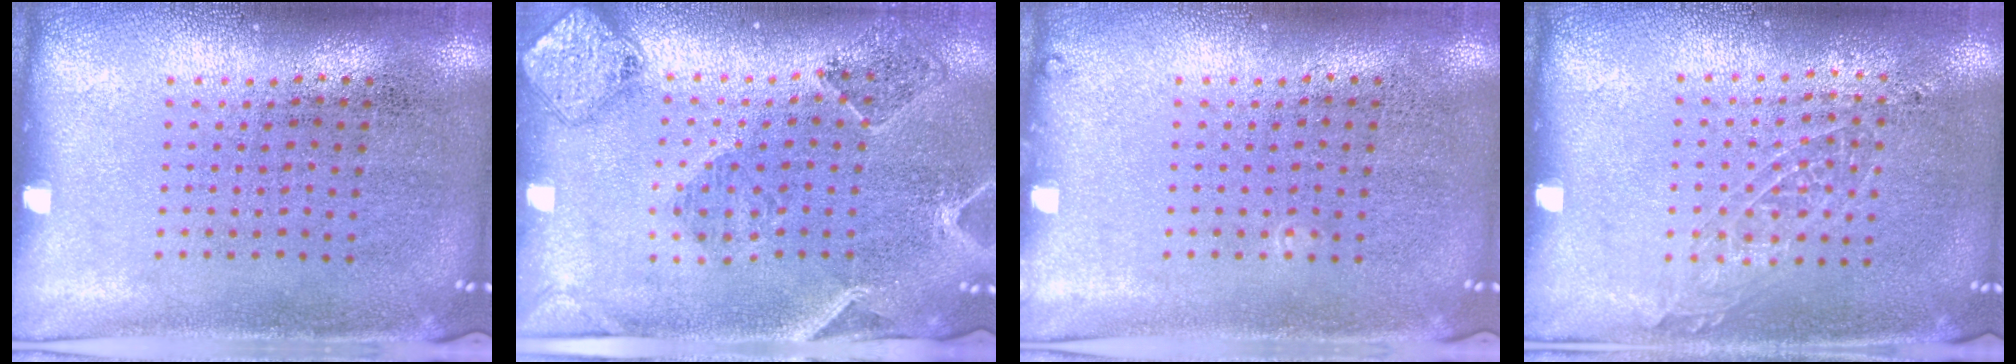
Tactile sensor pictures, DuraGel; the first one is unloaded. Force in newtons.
{"total": 0.7, "press": 0.7, "slide": 0.3}
{"total": 0.5, "press": 0.5, "slide": 0.2}
{"total": 1.0, "press": 1.0, "slide": 0.3}